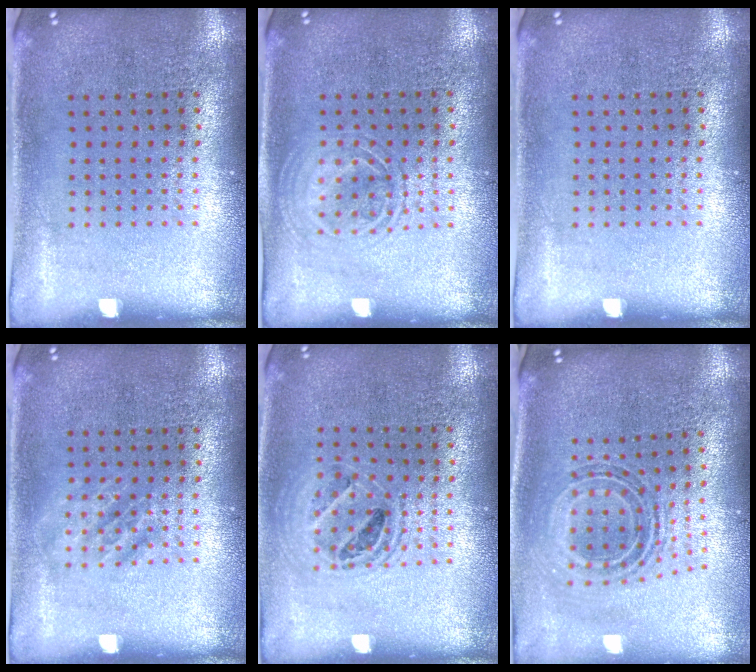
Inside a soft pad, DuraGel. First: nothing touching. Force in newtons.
{"total": 1.3, "press": 1.2, "slide": 0.2}
{"total": 0.0}
{"total": 1.4, "press": 1.4, "slide": 0.2}
{"total": 1.4, "press": 1.2, "slide": 0.6}
{"total": 0.9, "press": 0.8, "slide": 0.4}